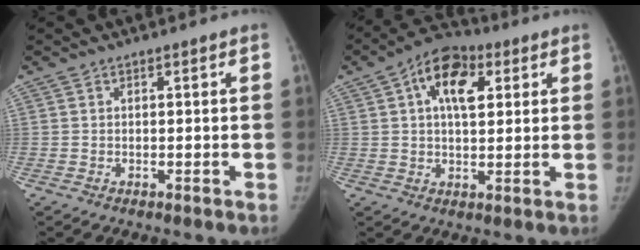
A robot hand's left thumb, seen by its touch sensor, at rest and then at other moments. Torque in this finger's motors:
{"motor_torque": [-0.53, 0.63, 0.23, 0.10, 0.05]}